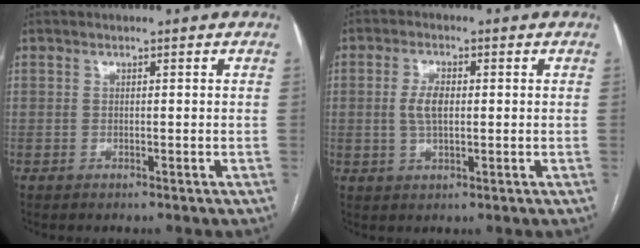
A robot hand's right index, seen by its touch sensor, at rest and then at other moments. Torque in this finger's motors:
{"motor_torque": [0.73, 0.23, 0.12, 0.08]}